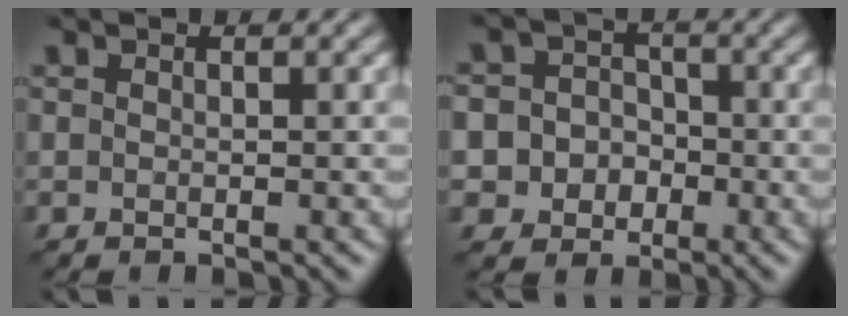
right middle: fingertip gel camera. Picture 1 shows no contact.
{"total": 6.0, "force": [-1.4, 5.6, 1.6], "torque": [-0.017, 0.016, -0.056]}